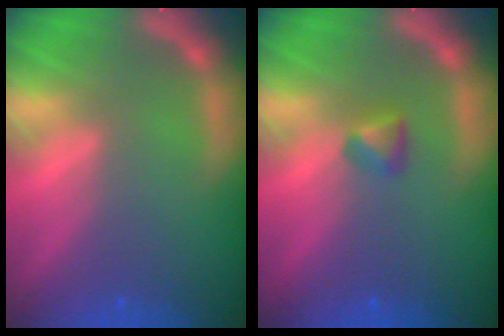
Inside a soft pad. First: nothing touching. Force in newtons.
{"total": 1.4}